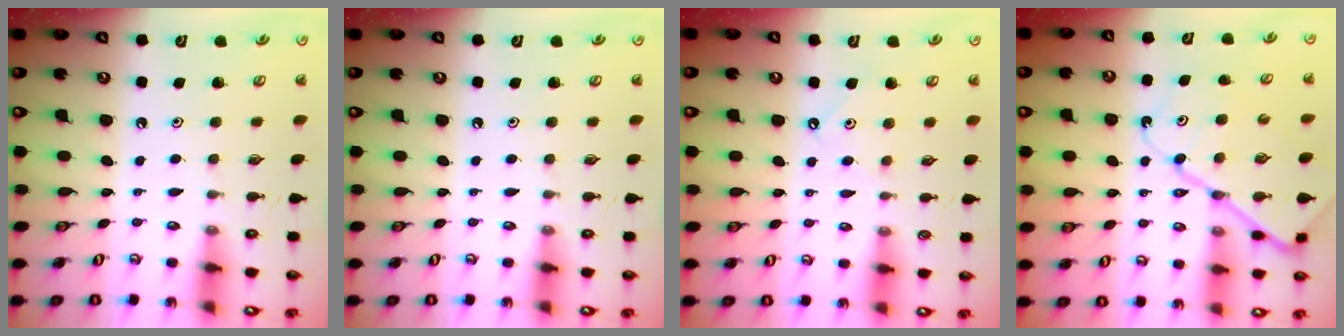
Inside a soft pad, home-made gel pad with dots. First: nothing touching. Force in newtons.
{"total": 0.0}
{"total": 3.0, "press": 3.0, "slide": 0.4}
{"total": 13.5, "press": 13.4, "slide": 1.2}